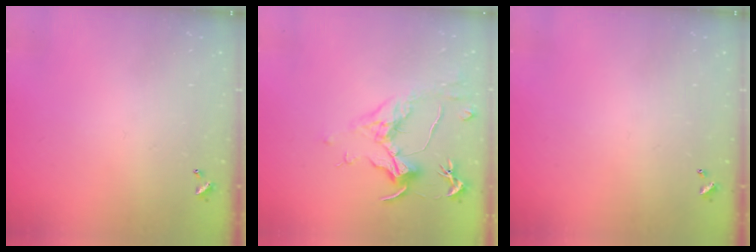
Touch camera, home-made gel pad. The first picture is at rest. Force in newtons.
{"total": 1.8, "press": 1.6, "slide": 0.9}
{"total": 0.0}